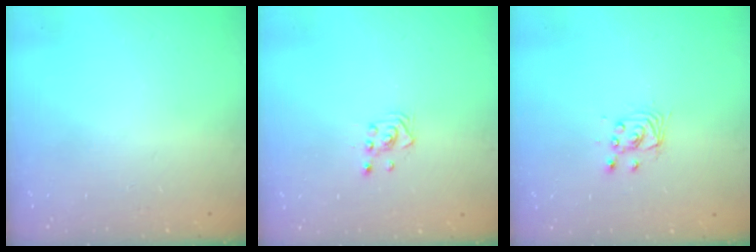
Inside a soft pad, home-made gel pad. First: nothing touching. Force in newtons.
{"total": 2.8, "press": 2.8, "slide": 0.3}
{"total": 3.2, "press": 3.2, "slide": 0.2}